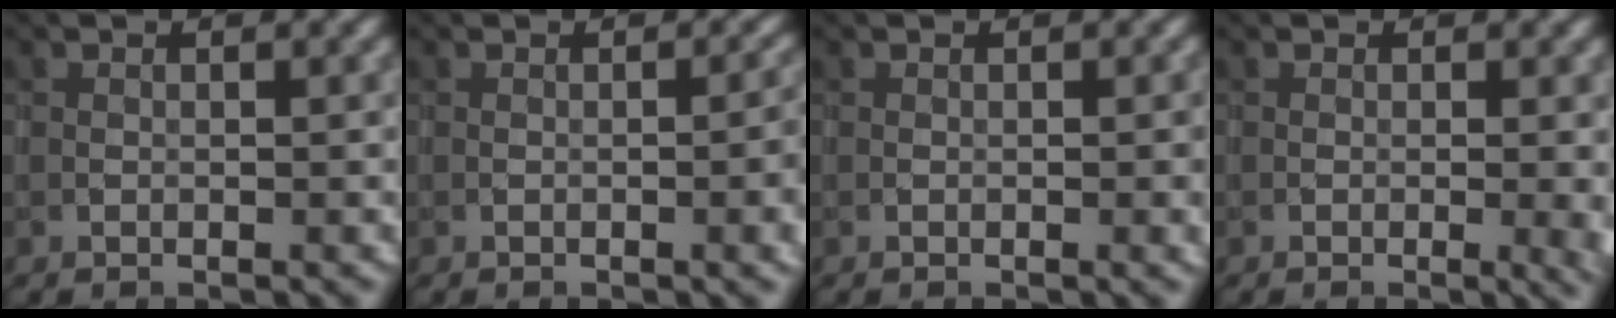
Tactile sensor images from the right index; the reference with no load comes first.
{"total": 4.0, "force": [-1.3, 1.3, 3.6], "torque": [-0.044, -0.002, -0.010]}
{"total": 1.2, "force": [-0.3, 0.4, 1.1], "torque": [-0.018, -0.004, -0.001]}
{"total": 2.8, "force": [-0.6, 0.9, 2.5], "torque": [-0.037, -0.010, -0.001]}